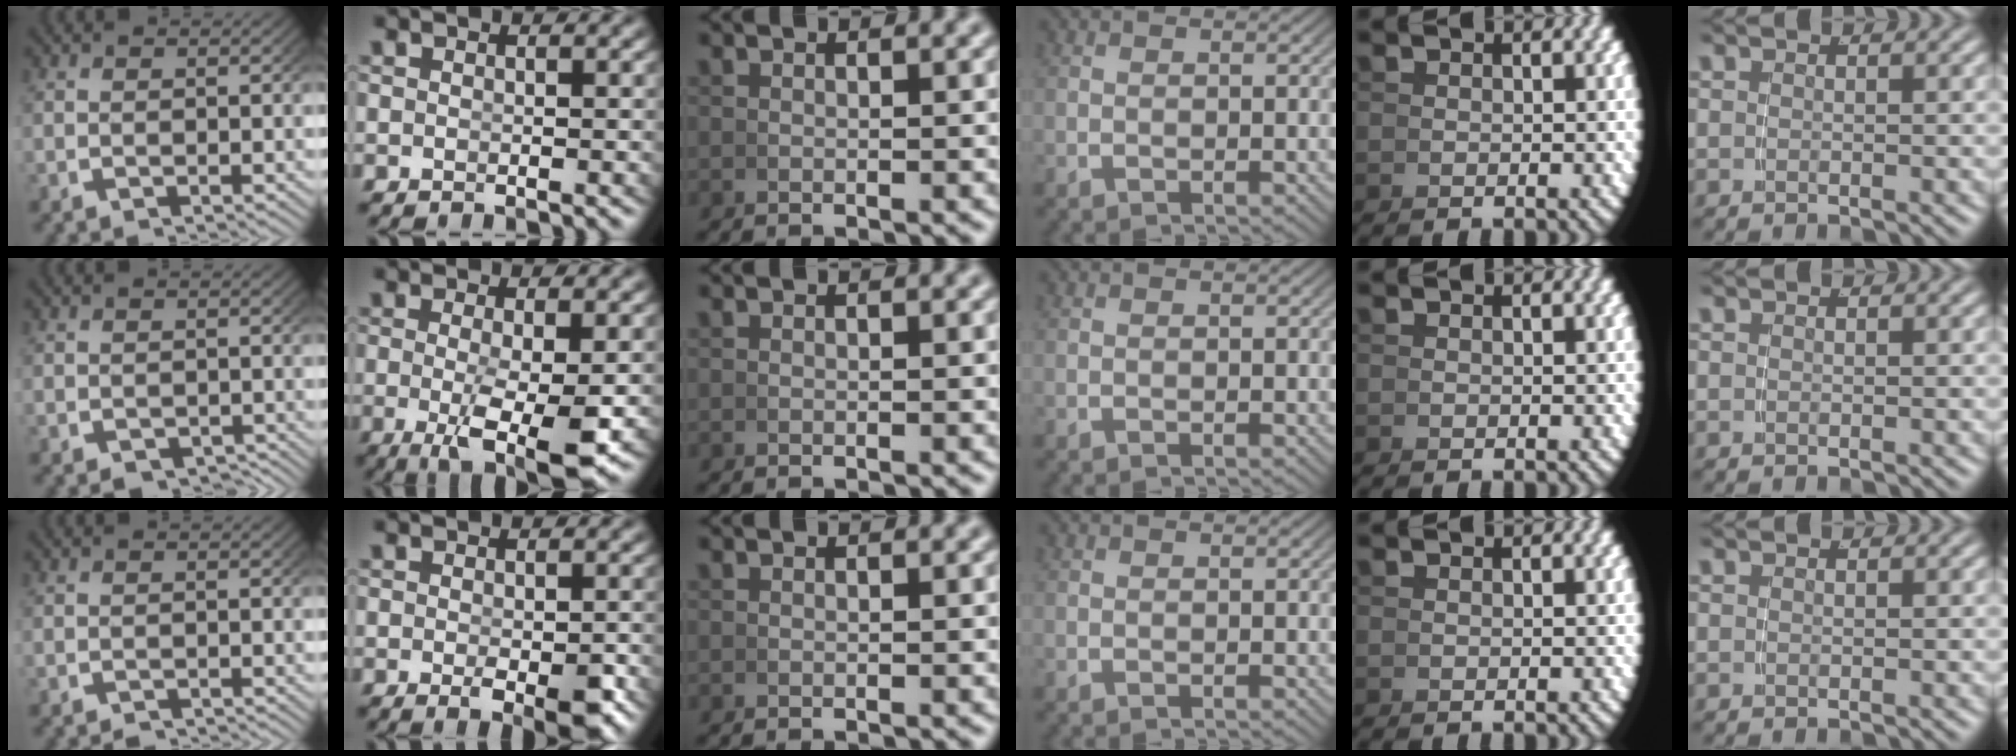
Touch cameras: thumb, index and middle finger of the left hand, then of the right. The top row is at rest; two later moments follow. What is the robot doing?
{"motion": "grasp_and_lifting", "object": "pen"}